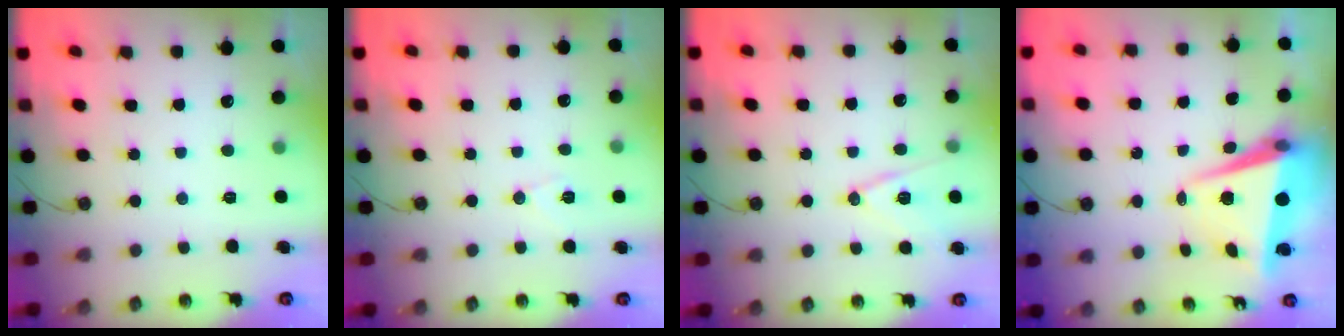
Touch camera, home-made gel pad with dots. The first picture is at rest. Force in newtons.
{"total": 6.6, "press": 6.2, "slide": 2.3}
{"total": 12.2, "press": 11.7, "slide": 3.4}
{"total": 7.3, "press": 7.1, "slide": 1.8}